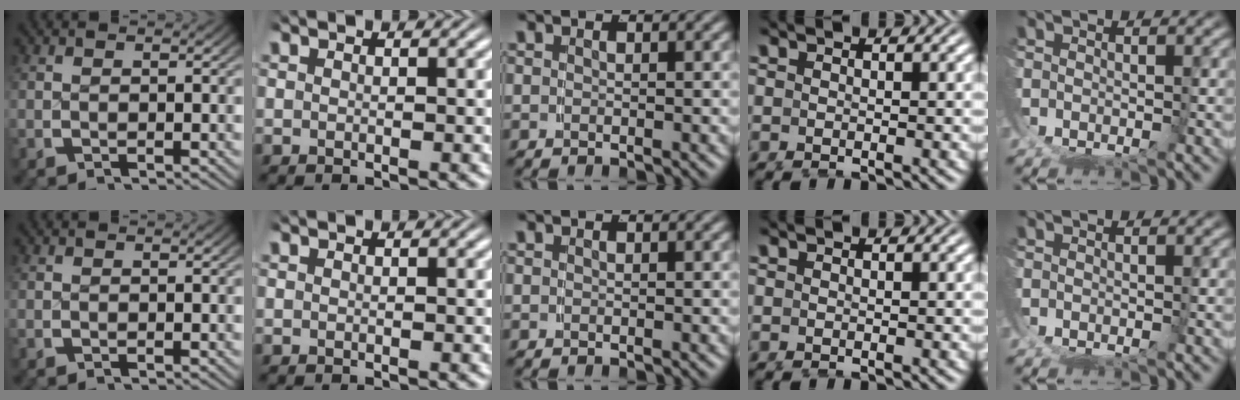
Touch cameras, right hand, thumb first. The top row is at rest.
{}